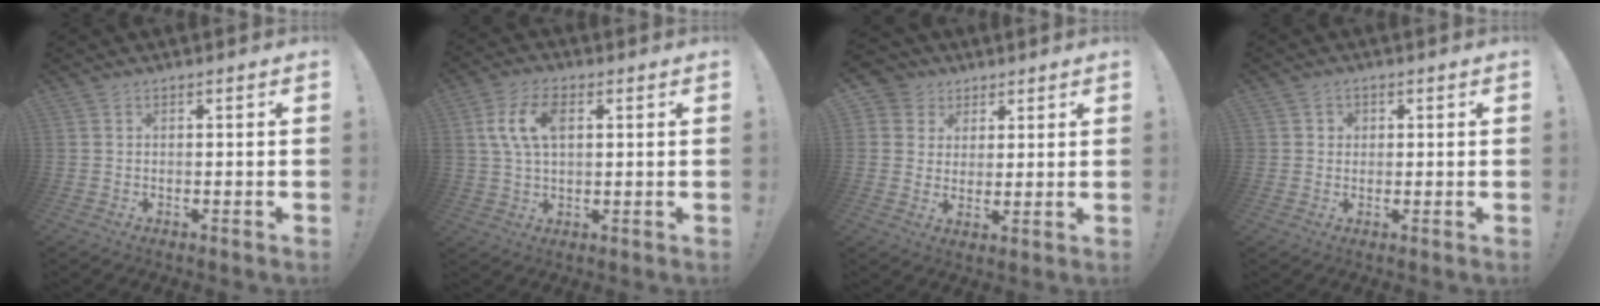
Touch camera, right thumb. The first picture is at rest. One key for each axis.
{"total": 9.9, "fx": 2.5, "fy": 5.9, "fz": 7.6, "tx": -0.155, "ty": 0.006, "tz": 0.044}
{"total": 6.6, "fx": 2.8, "fy": 5.9, "fz": 0.9, "tx": -0.028, "ty": -0.012, "tz": 0.060}
{"total": 2.0, "fx": 0.4, "fy": 2.0, "fz": 0.3, "tx": -0.006, "ty": 0.001, "tz": 0.007}